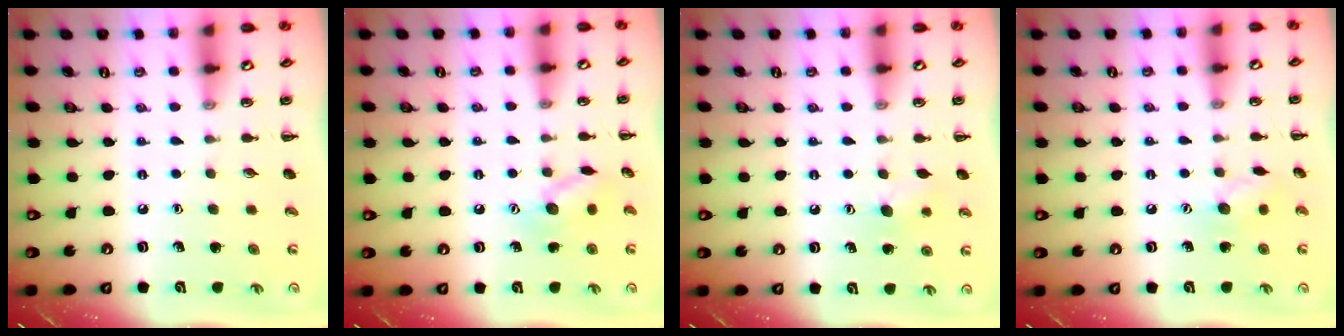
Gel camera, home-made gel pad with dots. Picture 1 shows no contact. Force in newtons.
{"total": 9.5, "press": 9.4, "slide": 0.9}
{"total": 6.5, "press": 6.4, "slide": 1.2}
{"total": 7.5, "press": 7.4, "slide": 1.1}